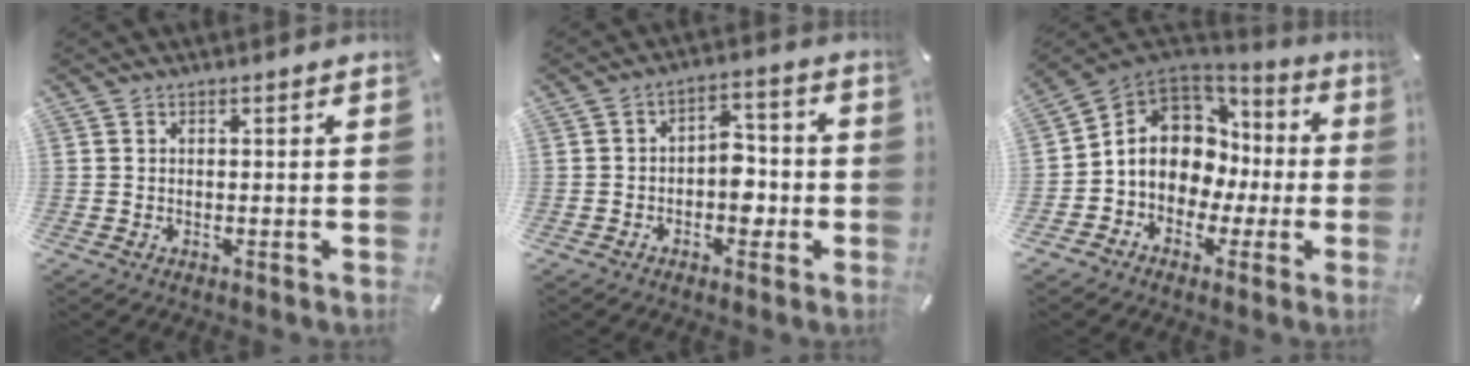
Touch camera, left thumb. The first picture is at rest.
{"total": 7.0, "force": [-1.8, 4.8, 4.7], "torque": [-0.055, 0.012, -0.033]}
{"total": 12.1, "force": [-0.4, 10.5, 5.9], "torque": [-0.112, -0.001, -0.002]}